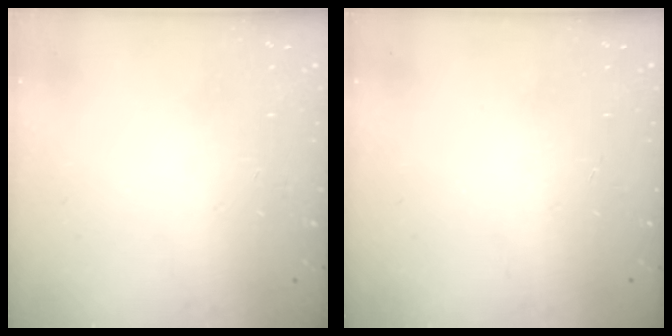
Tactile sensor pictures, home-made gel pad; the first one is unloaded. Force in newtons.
{"total": 0.0}